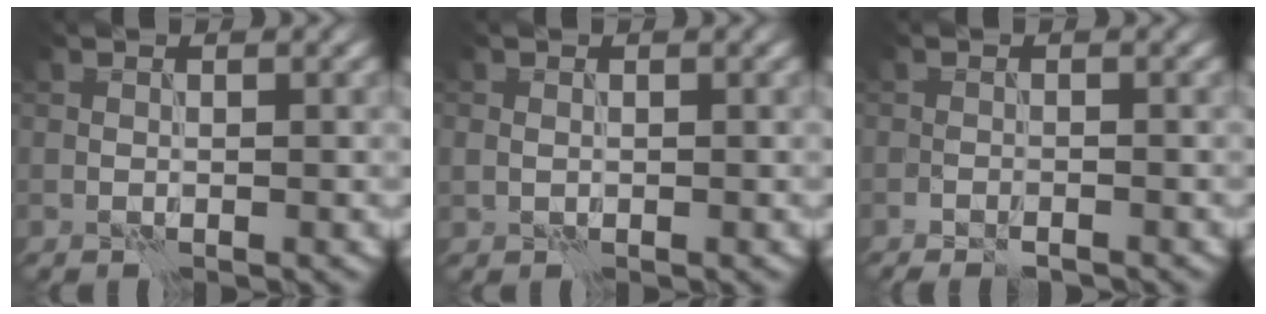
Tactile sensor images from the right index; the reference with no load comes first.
{"total": 0.8, "force": [0.0, 0.8, 0.4], "torque": [-0.011, 0.000, 0.003]}
{"total": 1.8, "force": [-1.5, 0.4, 0.8], "torque": [-0.019, 0.000, -0.021]}